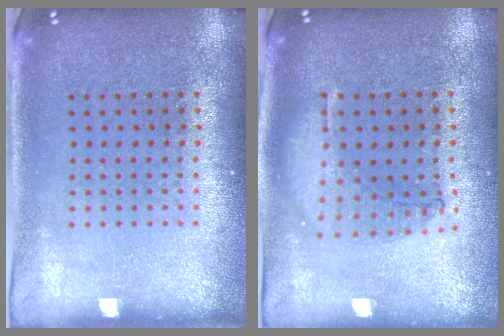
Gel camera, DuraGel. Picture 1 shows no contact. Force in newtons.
{"total": 0.9, "press": 0.9, "slide": 0.2}